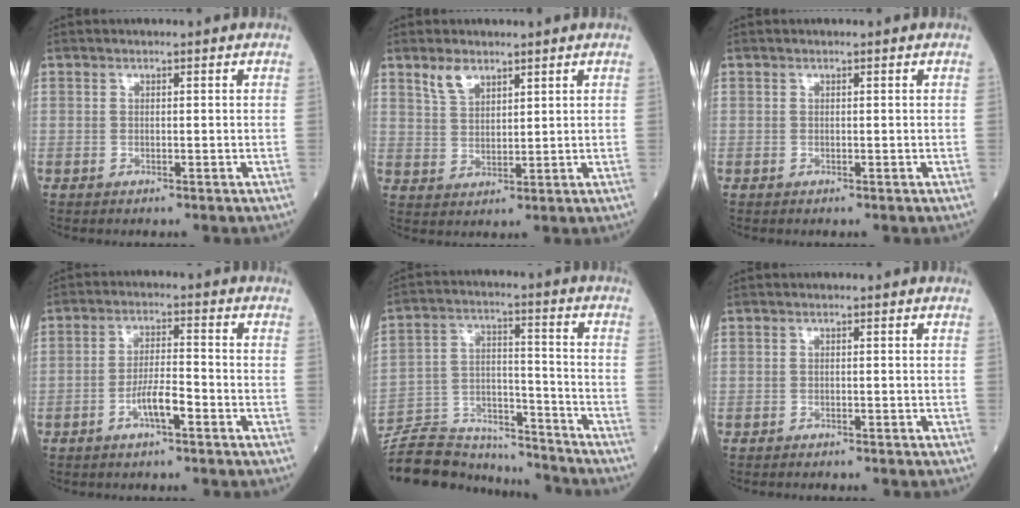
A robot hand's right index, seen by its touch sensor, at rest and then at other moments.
{"total": 3.8, "force": [2.8, 1.8, 1.9], "torque": [-0.043, 0.003, 0.060]}
{"total": 0.0}
{"total": 4.7, "force": [-2.5, 0.8, 3.9], "torque": [-0.076, 0.008, -0.047]}
{"total": 16.1, "force": [-15.5, 3.6, 2.7], "torque": [-0.051, 0.034, -0.251]}
{"total": 2.5, "force": [-2.3, 0.3, 1.0], "torque": [-0.016, -0.003, -0.026]}